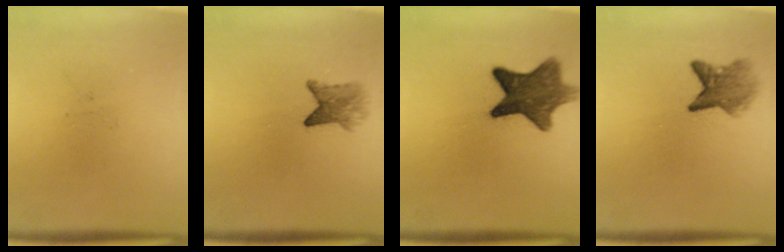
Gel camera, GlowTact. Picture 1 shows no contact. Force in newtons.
{"total": 3.0}
{"total": 9.7}
{"total": 4.0}